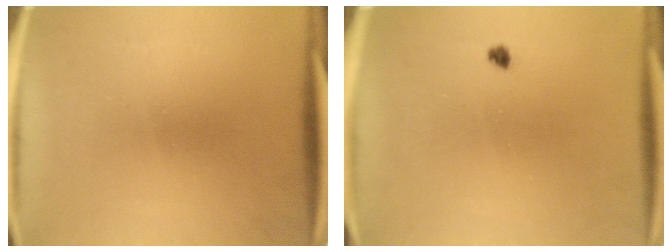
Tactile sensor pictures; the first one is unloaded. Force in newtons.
{"total": 1.0}